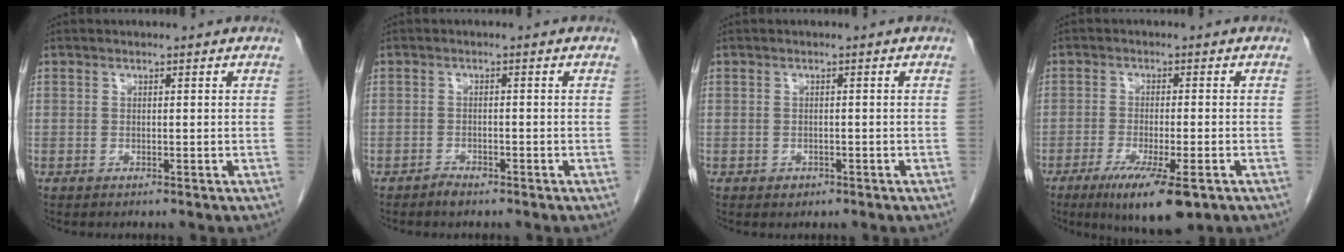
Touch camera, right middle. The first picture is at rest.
{"total": 1.4, "force": [-1.2, 0.5, 0.5], "torque": [-0.010, 0.000, -0.018]}
{"total": 1.0, "force": [-0.5, 0.8, 0.3], "torque": [-0.003, 0.003, -0.004]}
{"total": 10.2, "force": [-6.1, 1.6, 8.1], "torque": [-0.131, -0.027, -0.091]}